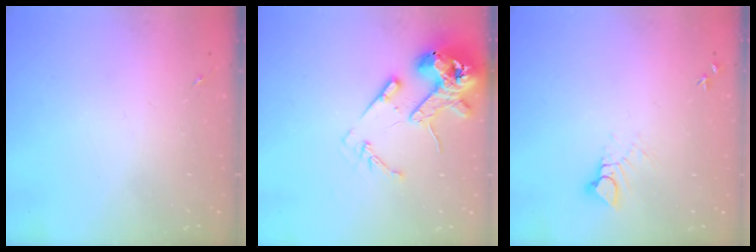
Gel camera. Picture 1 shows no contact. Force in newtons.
{"total": 14.8, "press": 14.6, "slide": 2.1}
{"total": 5.0, "press": 5.0, "slide": 0.2}